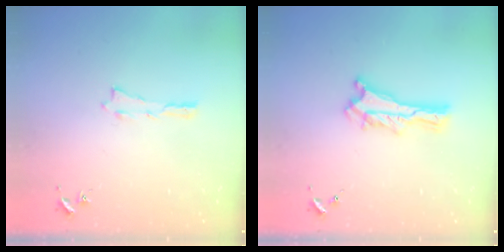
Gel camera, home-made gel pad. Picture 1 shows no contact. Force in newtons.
{"total": 1.2, "press": 1.2, "slide": 0.2}